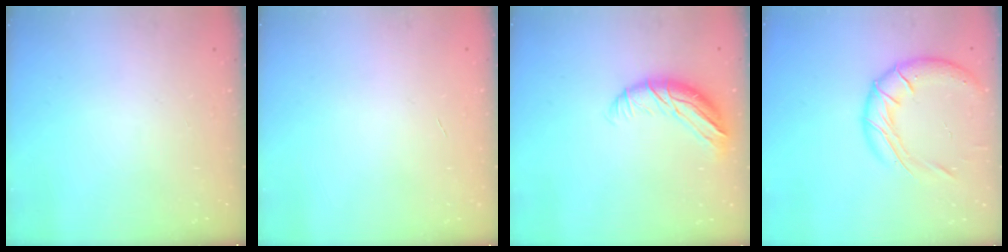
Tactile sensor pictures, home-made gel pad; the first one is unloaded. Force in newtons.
{"total": 0.0}
{"total": 10.9, "press": 10.8, "slide": 1.3}
{"total": 16.9, "press": 16.6, "slide": 3.2}